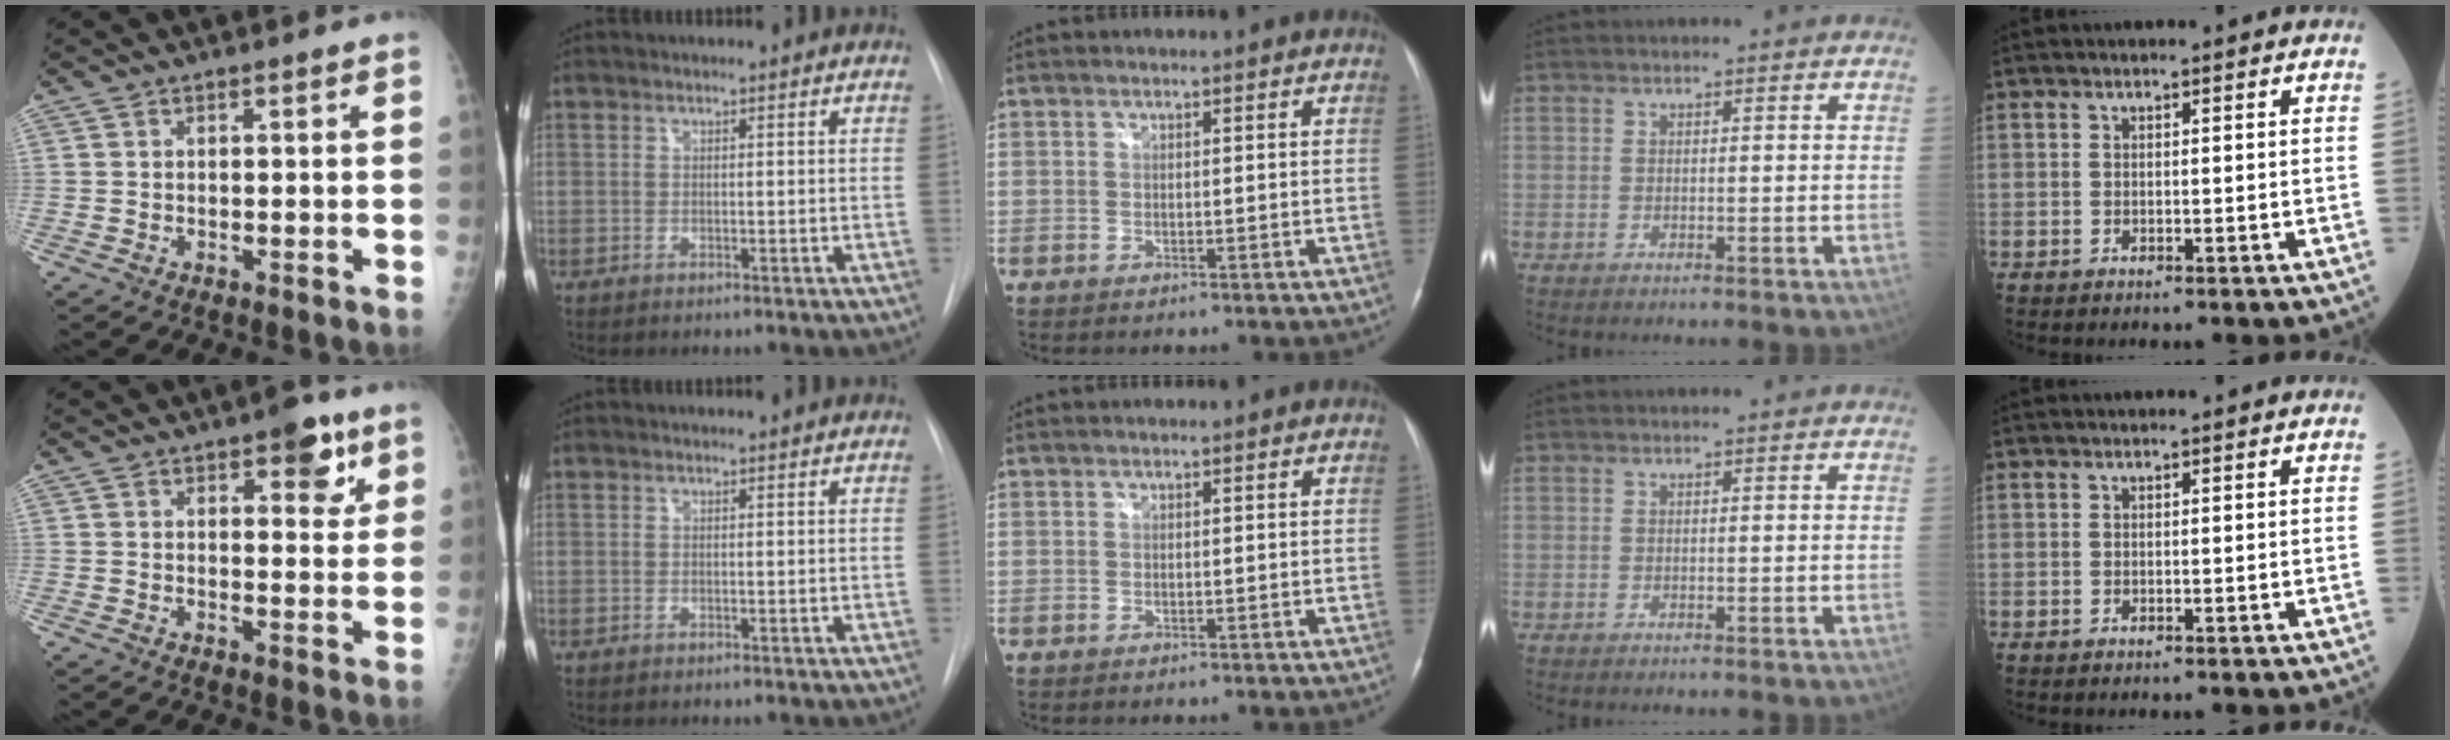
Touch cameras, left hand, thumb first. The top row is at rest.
{"thumb": {"total": 7.0, "force": [3.8, 3.2, 4.9], "torque": [-0.034, -0.016, 0.045]}}